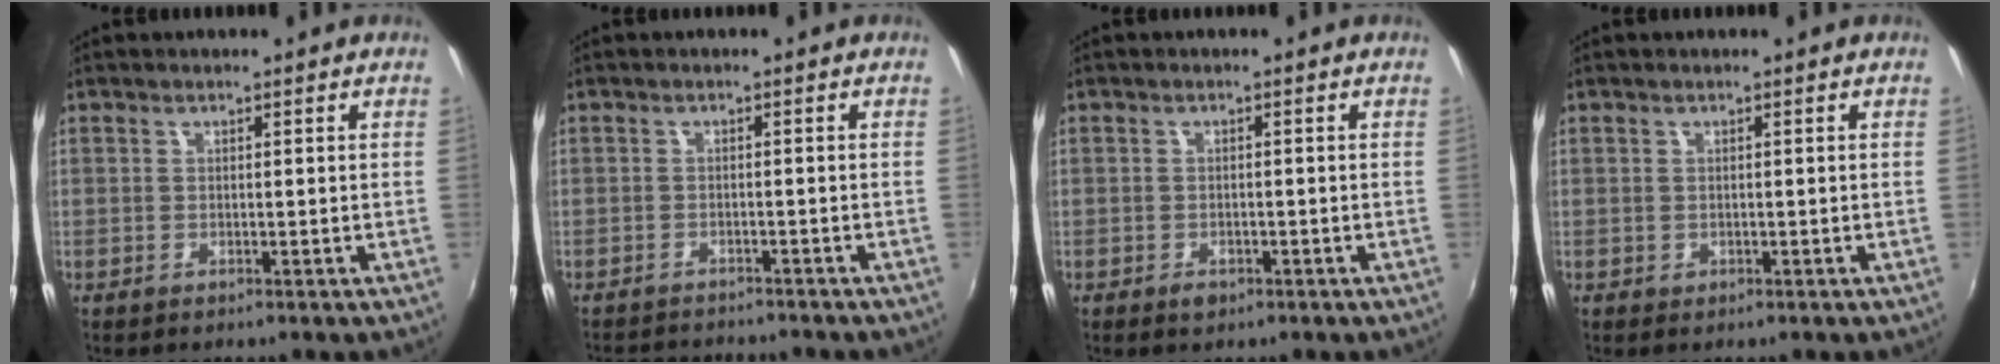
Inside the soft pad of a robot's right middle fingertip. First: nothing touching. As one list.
[{"total": 6.6, "force": [-6.3, 1.1, 1.7], "torque": [-0.048, -0.011, -0.092]}, {"total": 1.7, "force": [-1.1, 1.0, 0.8], "torque": [-0.015, -0.002, -0.018]}, {"total": 0.0}]